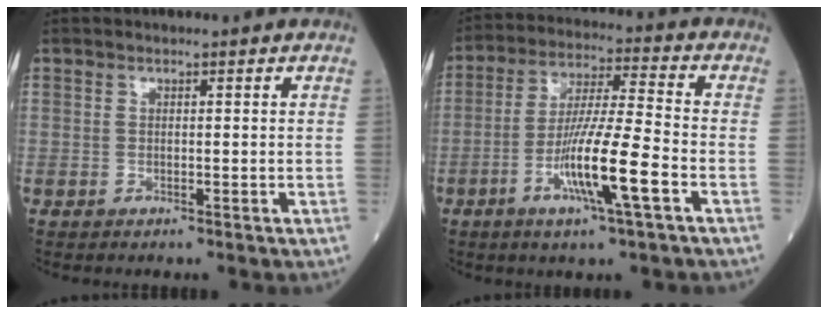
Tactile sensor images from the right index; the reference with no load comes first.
{"total": 11.9, "force": [-4.5, 0.1, 11.0], "torque": [-0.205, -0.008, -0.084]}